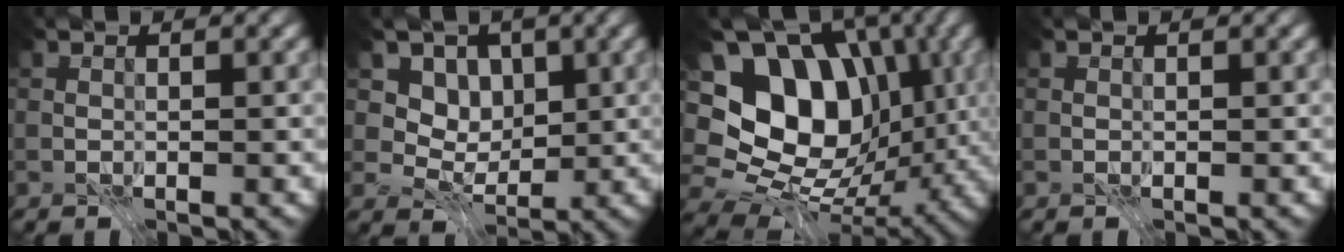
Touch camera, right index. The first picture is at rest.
{"total": 6.6, "force": [2.4, 5.2, 3.2], "torque": [-0.048, -0.011, 0.039]}
{"total": 14.5, "force": [1.6, 10.7, 9.7], "torque": [-0.156, 0.023, 0.024]}
{"total": 0.0}